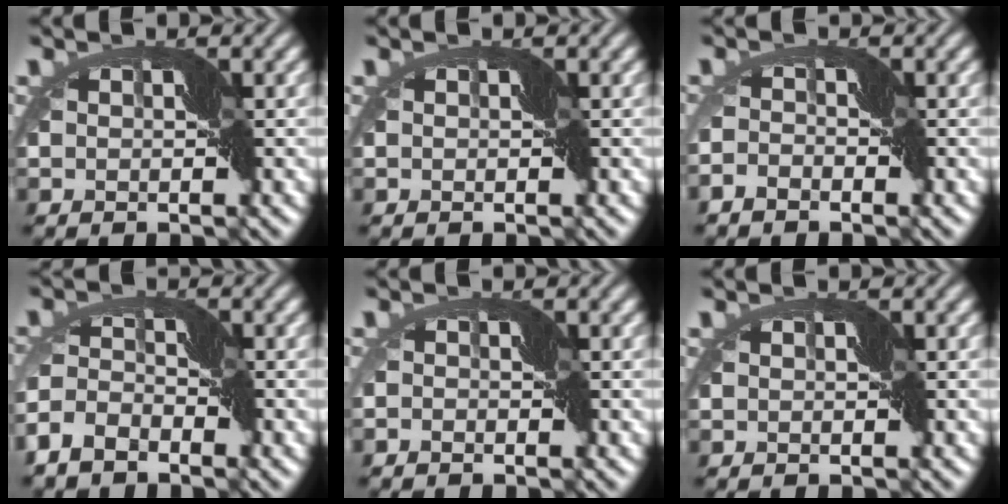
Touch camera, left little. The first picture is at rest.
{"total": 0.0}
{"total": 1.6, "force": [-1.5, 0.6, 0.4], "torque": [-0.015, 0.003, -0.035]}
{"total": 4.2, "force": [-3.2, 1.8, 1.9], "torque": [-0.052, 0.006, -0.078]}
{"total": 0.6, "force": [-0.5, 0.3, 0.0], "torque": [-0.002, 0.002, -0.010]}
{"total": 0.0}